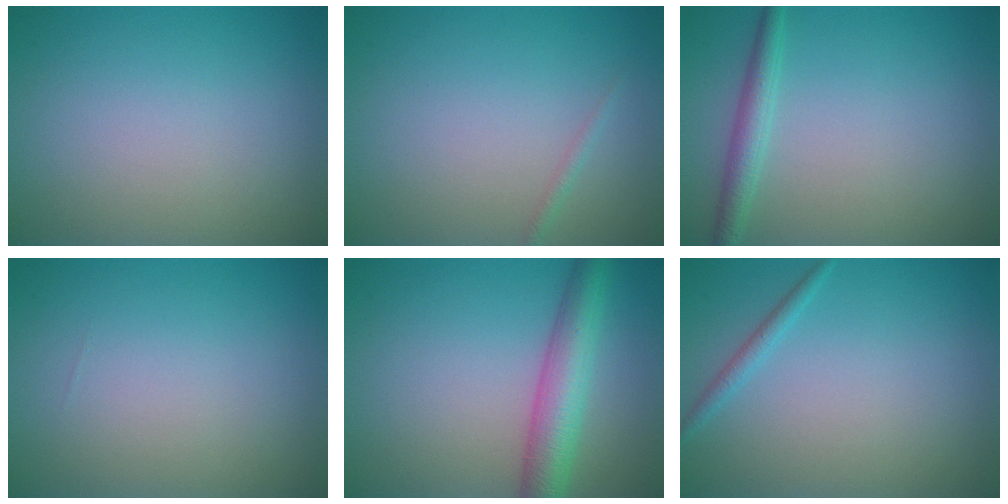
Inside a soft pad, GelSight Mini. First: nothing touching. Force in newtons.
{"total": 0.7, "press": 0.7, "slide": 0.0}
{"total": 2.3, "press": 2.2, "slide": 0.1}
{"total": 0.0}
{"total": 5.2, "press": 5.2, "slide": 0.2}
{"total": 1.2, "press": 1.2, "slide": 0.0}